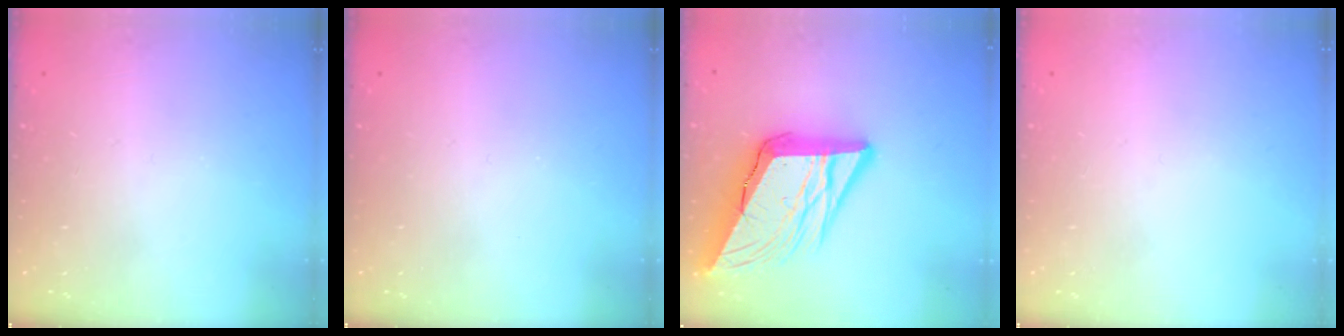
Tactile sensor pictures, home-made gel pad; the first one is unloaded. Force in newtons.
{"total": 0.0}
{"total": 18.2, "press": 18.0, "slide": 2.6}
{"total": 0.0}